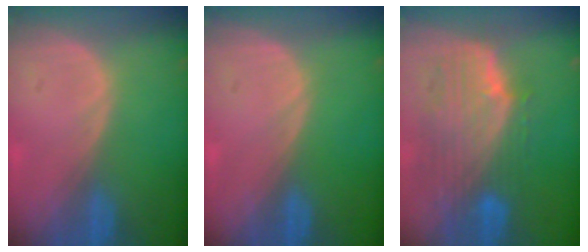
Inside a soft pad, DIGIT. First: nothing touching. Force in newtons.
{"total": 0.0}
{"total": 10.1, "press": 8.9, "slide": 4.6}